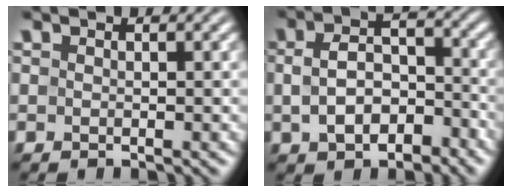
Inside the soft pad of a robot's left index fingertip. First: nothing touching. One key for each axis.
{"total": 5.5, "fx": -1.3, "fy": 3.4, "fz": 4.1, "tx": -0.073, "ty": 0.003, "tz": -0.026}